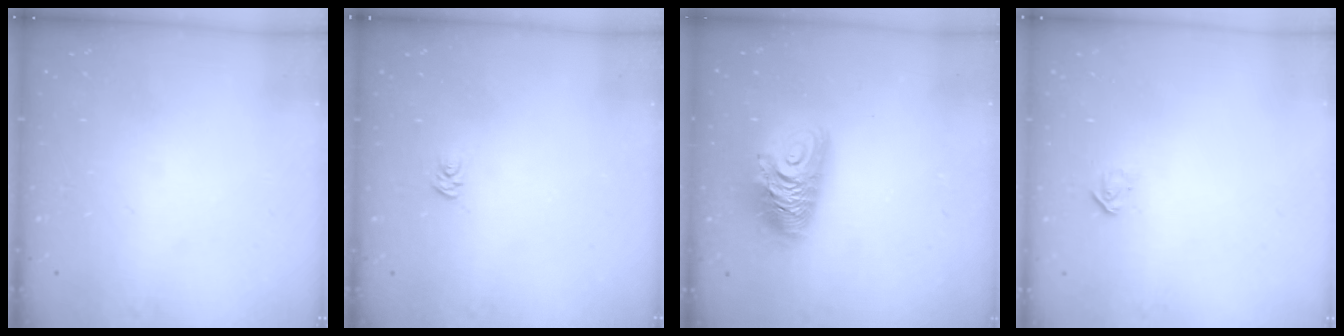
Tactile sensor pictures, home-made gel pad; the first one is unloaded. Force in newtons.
{"total": 2.5, "press": 2.5, "slide": 0.1}
{"total": 12.7, "press": 12.6, "slide": 1.3}
{"total": 3.9, "press": 3.9, "slide": 0.2}